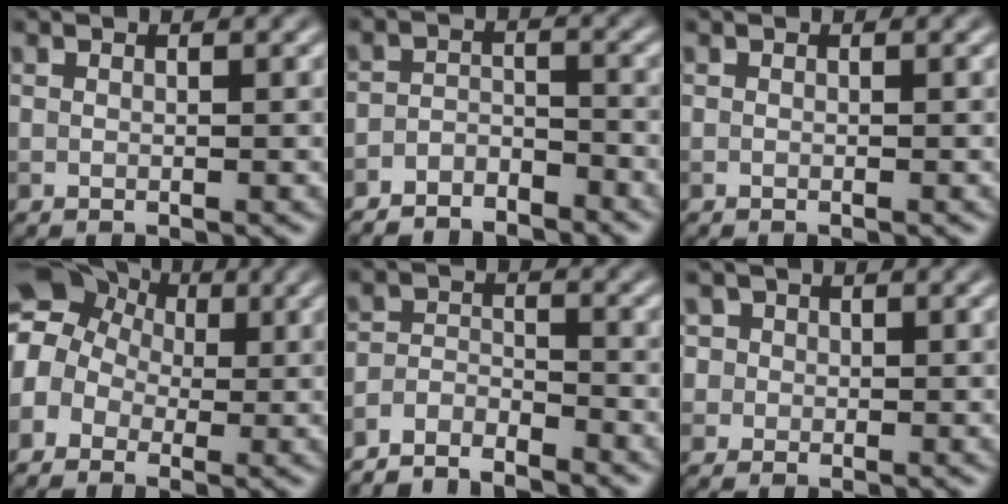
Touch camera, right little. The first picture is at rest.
{"total": 3.9, "force": [-3.7, 1.0, 0.8], "torque": [-0.013, -0.006, -0.071]}
{"total": 0.0}
{"total": 8.5, "force": [1.1, 7.5, 3.9], "torque": [-0.084, 0.035, -0.035]}
{"total": 4.1, "force": [-4.0, 0.7, 0.8], "torque": [-0.014, -0.004, -0.081]}
{"total": 3.7, "force": [1.3, 3.3, 1.1], "torque": [-0.003, 0.021, 0.004]}